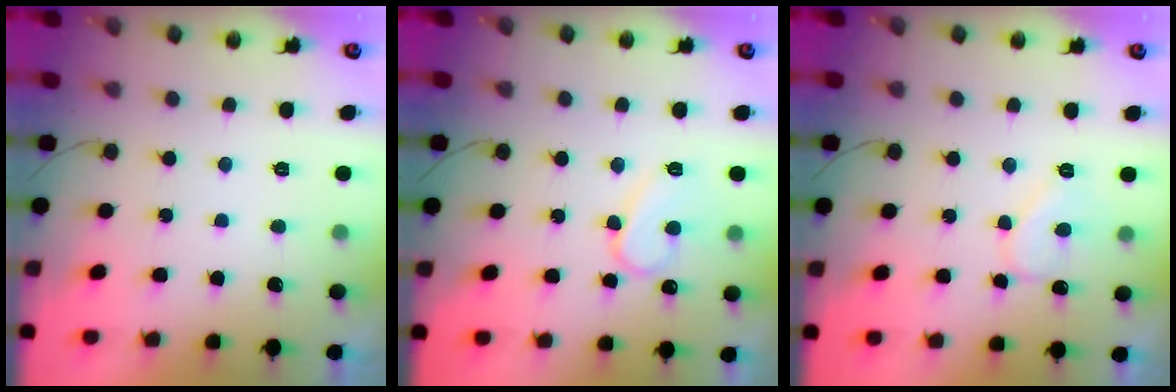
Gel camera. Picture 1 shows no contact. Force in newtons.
{"total": 9.4, "press": 9.4, "slide": 1.0}
{"total": 8.1, "press": 8.1, "slide": 0.2}